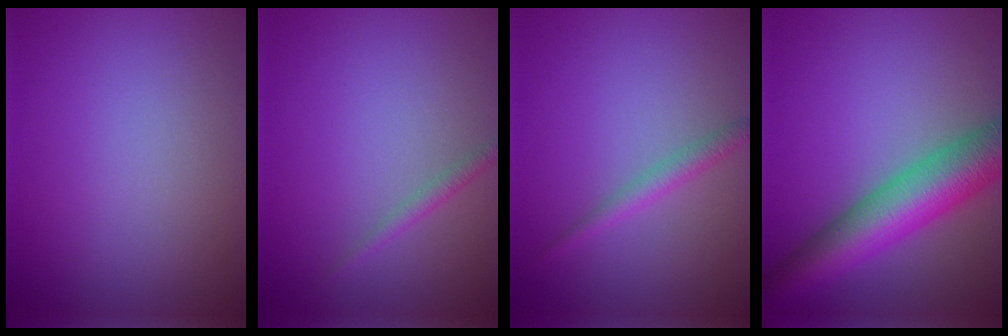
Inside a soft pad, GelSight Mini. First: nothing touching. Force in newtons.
{"total": 1.1, "press": 1.1, "slide": 0.0}
{"total": 1.6, "press": 1.6, "slide": 0.0}
{"total": 9.3, "press": 9.3, "slide": 0.2}